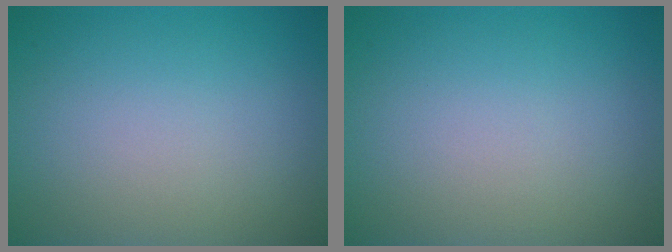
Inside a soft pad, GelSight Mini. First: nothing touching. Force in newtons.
{"total": 0.0}